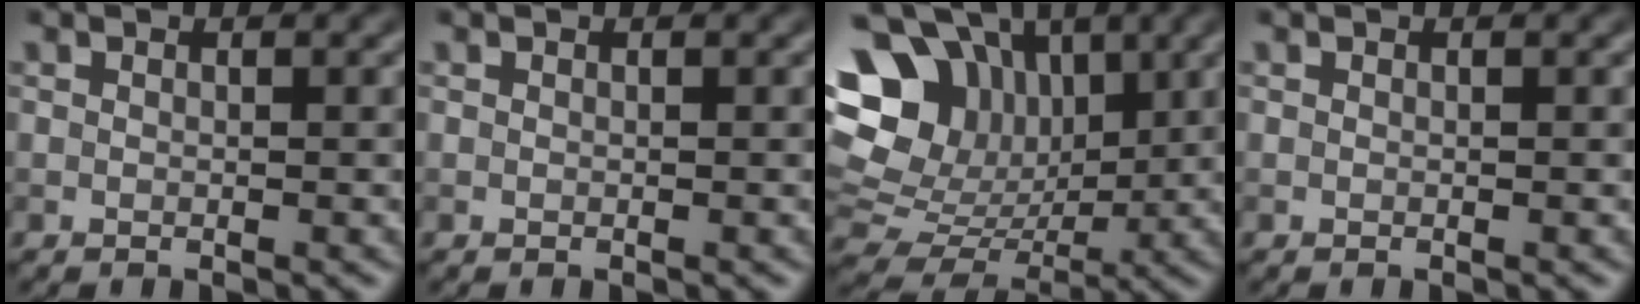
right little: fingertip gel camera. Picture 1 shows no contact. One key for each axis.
{"total": 0.0}
{"total": 16.0, "fx": 5.5, "fy": 12.5, "fz": 8.2, "tx": -0.186, "ty": 0.034, "tz": 0.096}
{"total": 0.0}